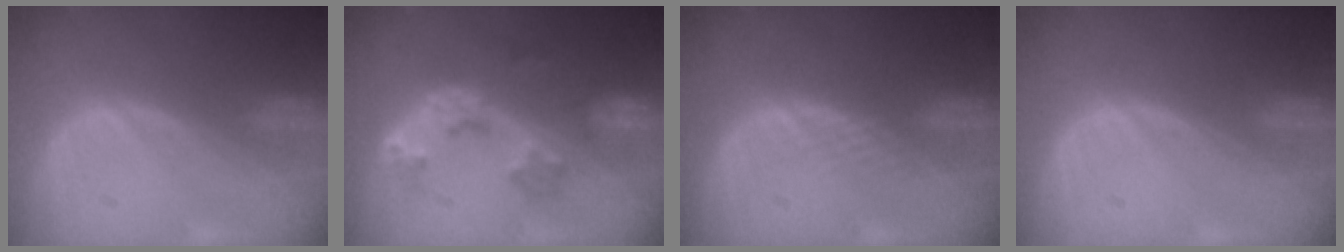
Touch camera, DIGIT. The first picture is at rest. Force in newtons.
{"total": 5.7, "press": 5.6, "slide": 1.1}
{"total": 1.3, "press": 1.2, "slide": 0.1}
{"total": 0.0}